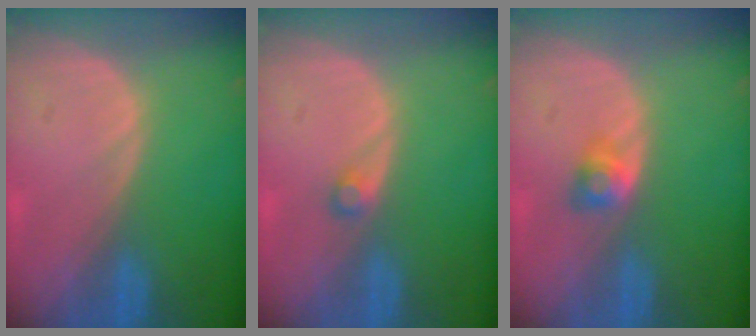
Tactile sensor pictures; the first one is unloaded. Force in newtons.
{"total": 1.3, "press": 1.2, "slide": 0.3}
{"total": 2.7, "press": 2.4, "slide": 1.1}